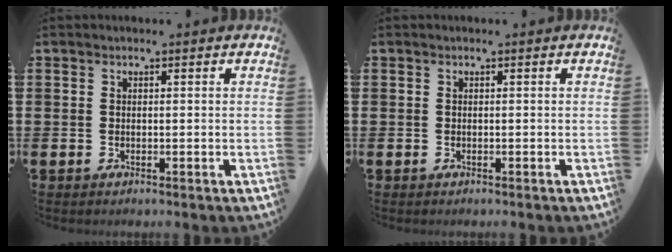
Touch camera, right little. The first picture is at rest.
{"total": 0.0}